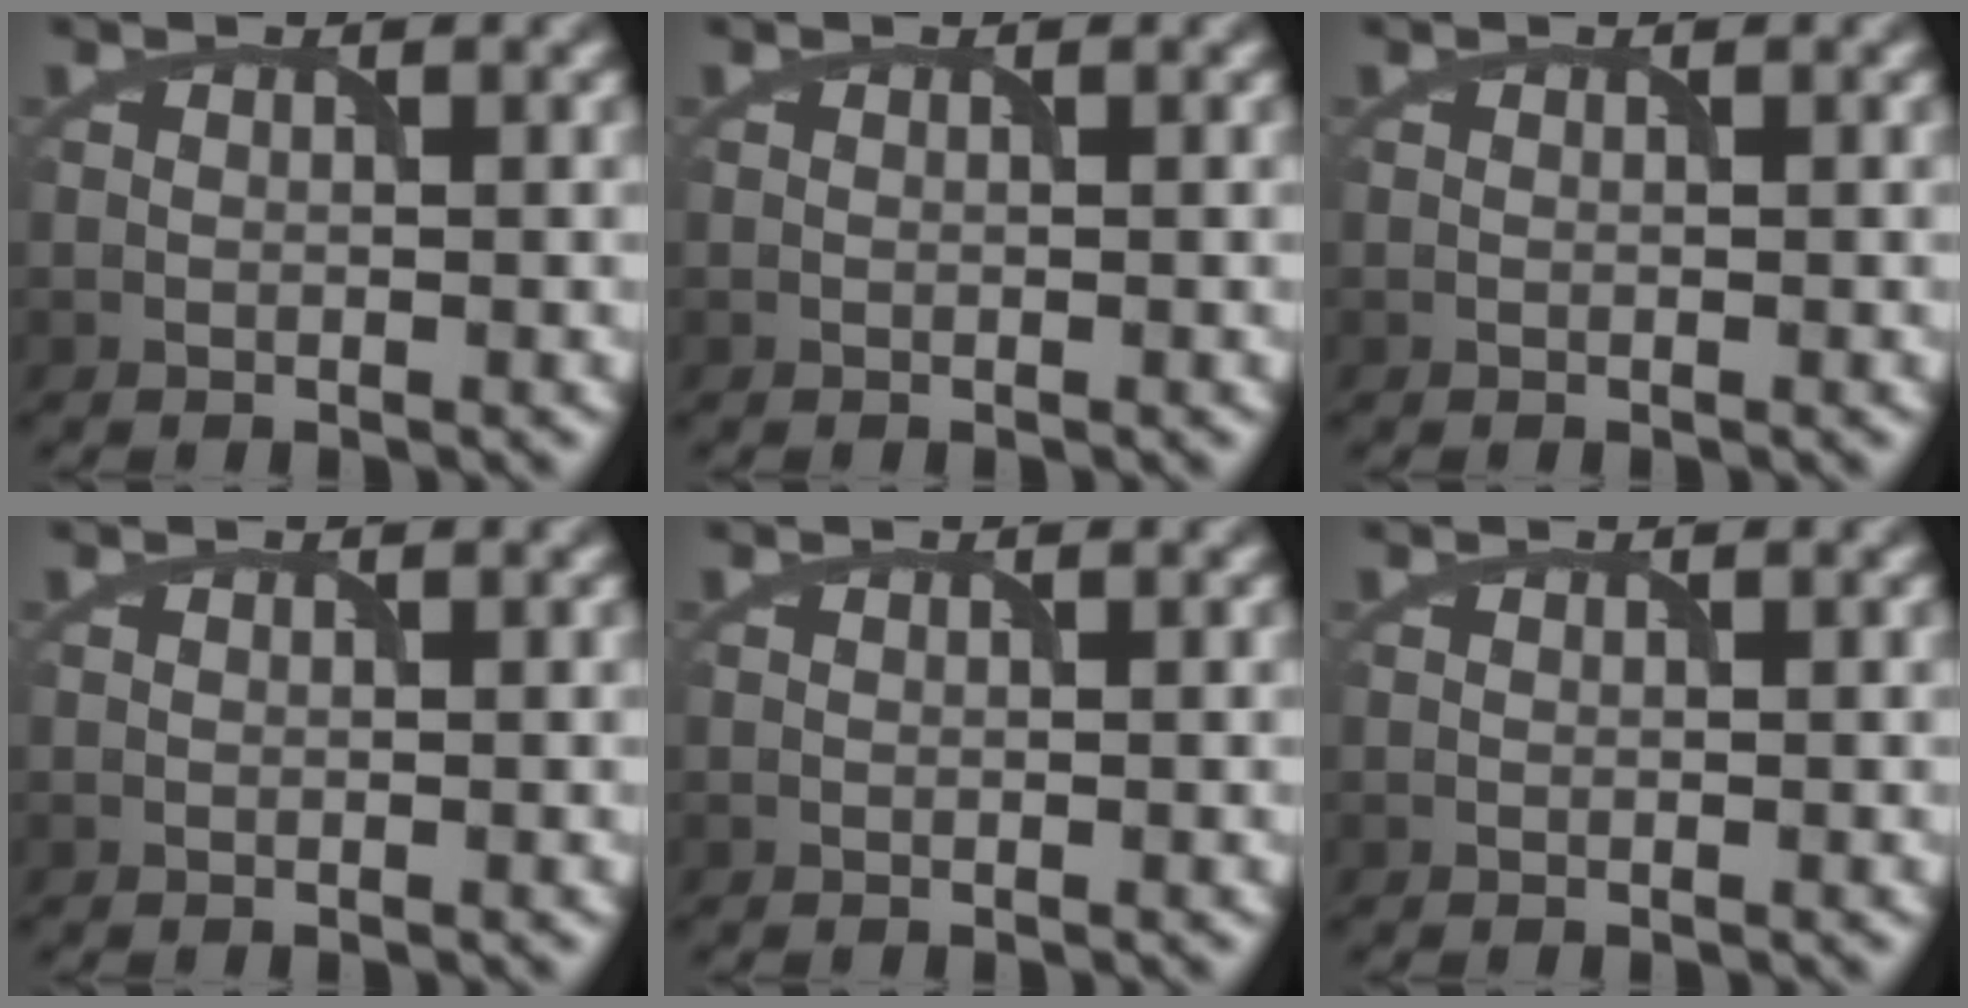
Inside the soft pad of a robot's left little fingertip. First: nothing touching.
{"total": 0.0}
{"total": 0.0}
{"total": 0.0}
{"total": 0.0}
{"total": 0.0}